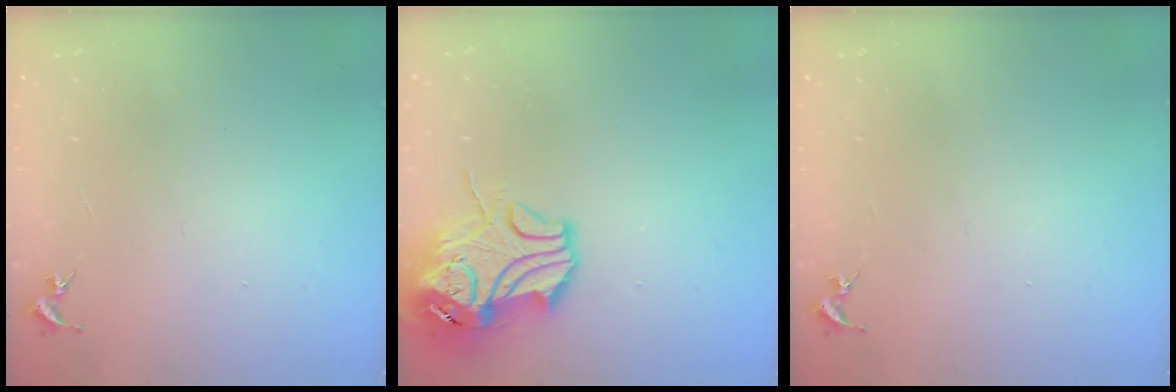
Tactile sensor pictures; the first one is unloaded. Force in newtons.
{"total": 13.7, "press": 13.5, "slide": 2.1}
{"total": 0.0}